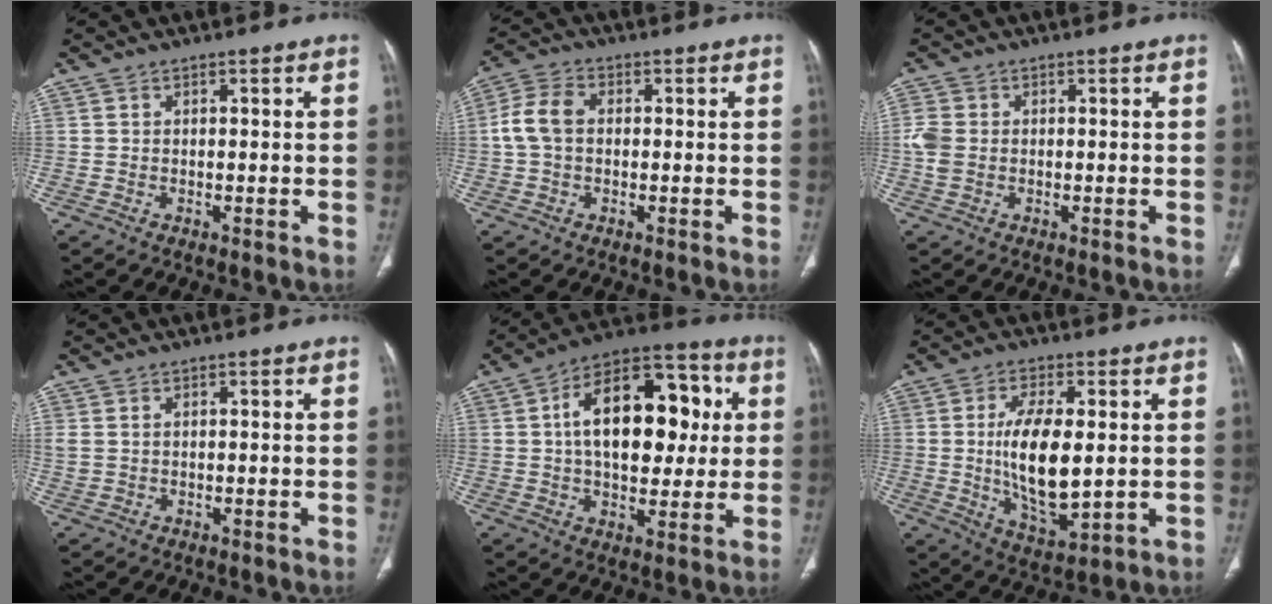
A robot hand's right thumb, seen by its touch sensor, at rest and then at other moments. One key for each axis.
{"total": 6.6, "fx": 0.2, "fy": 4.6, "fz": 4.7, "tx": -0.100, "ty": 0.021, "tz": -0.002}
{"total": 4.0, "fx": -0.1, "fy": 3.1, "fz": 2.6, "tx": -0.075, "ty": 0.004, "tz": -0.004}
{"total": 2.4, "fx": 0.5, "fy": 1.7, "fz": 1.6, "tx": -0.051, "ty": 0.010, "tz": 0.016}
{"total": 21.2, "fx": 3.3, "fy": 12.4, "fz": 16.9, "tx": -0.224, "ty": 0.023, "tz": 0.046}
{"total": 13.6, "fx": 0.4, "fy": 5.9, "fz": 12.3, "tx": -0.217, "ty": -0.020, "tz": 0.017}